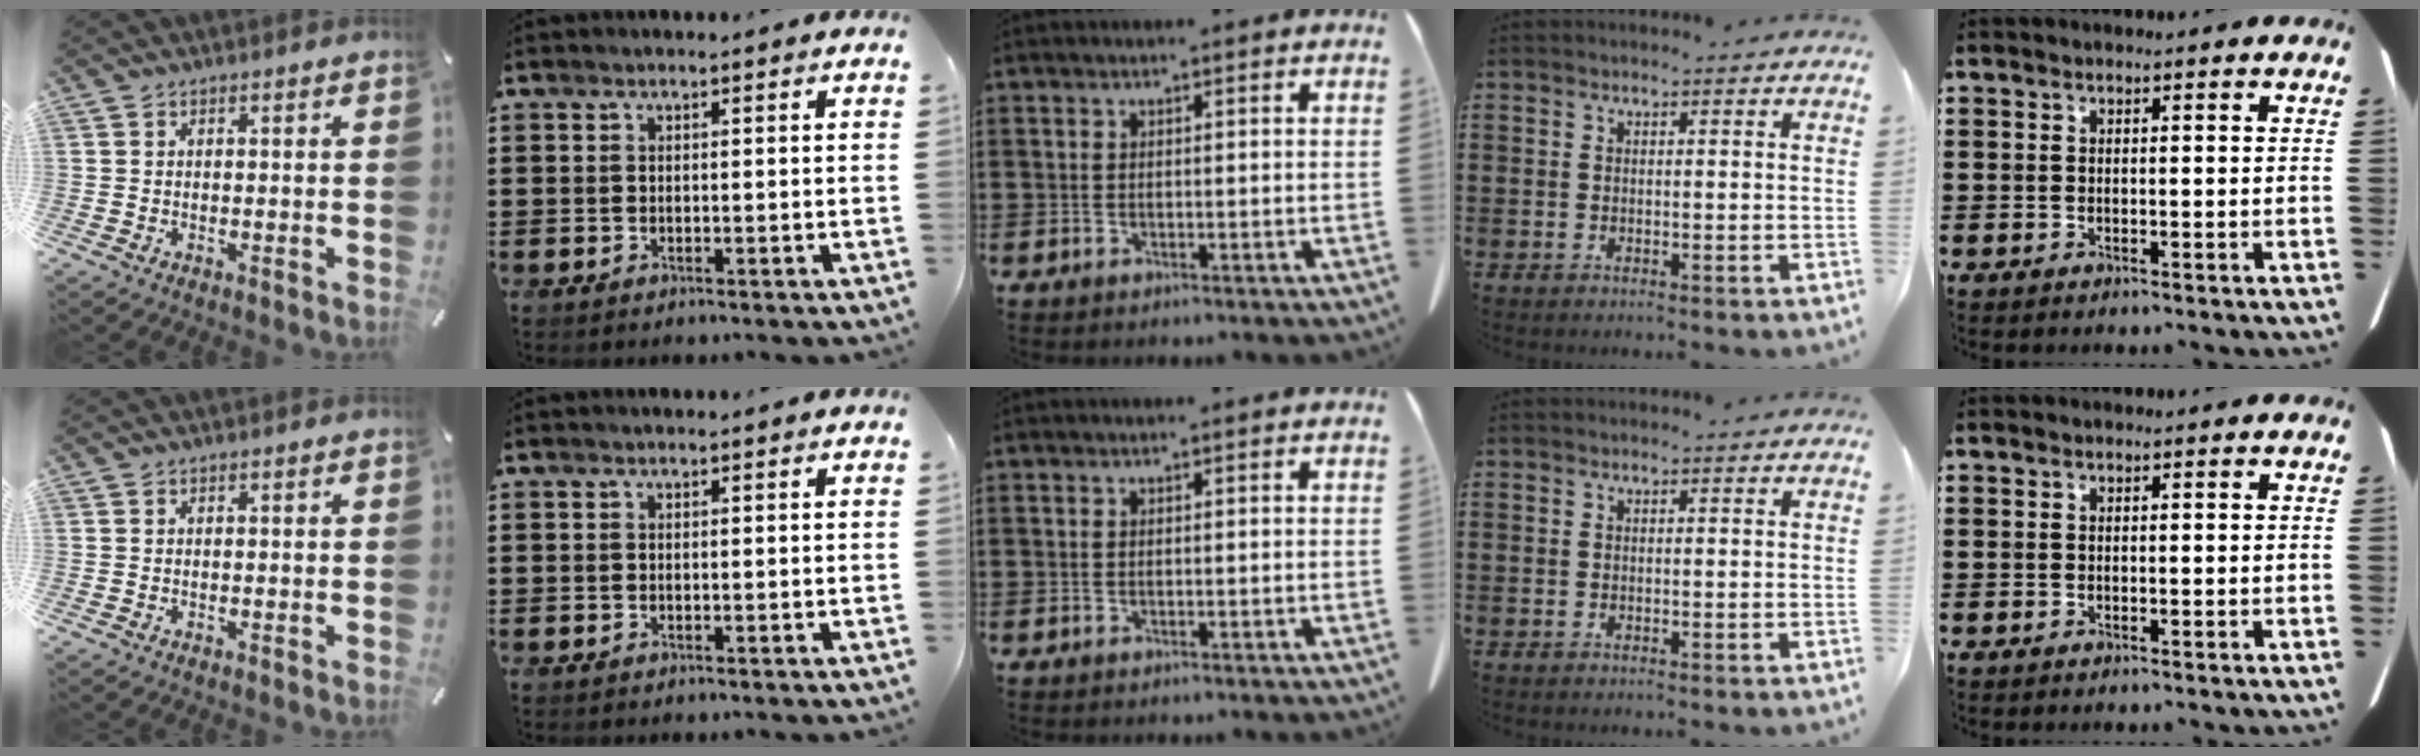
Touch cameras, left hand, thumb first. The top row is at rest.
{}